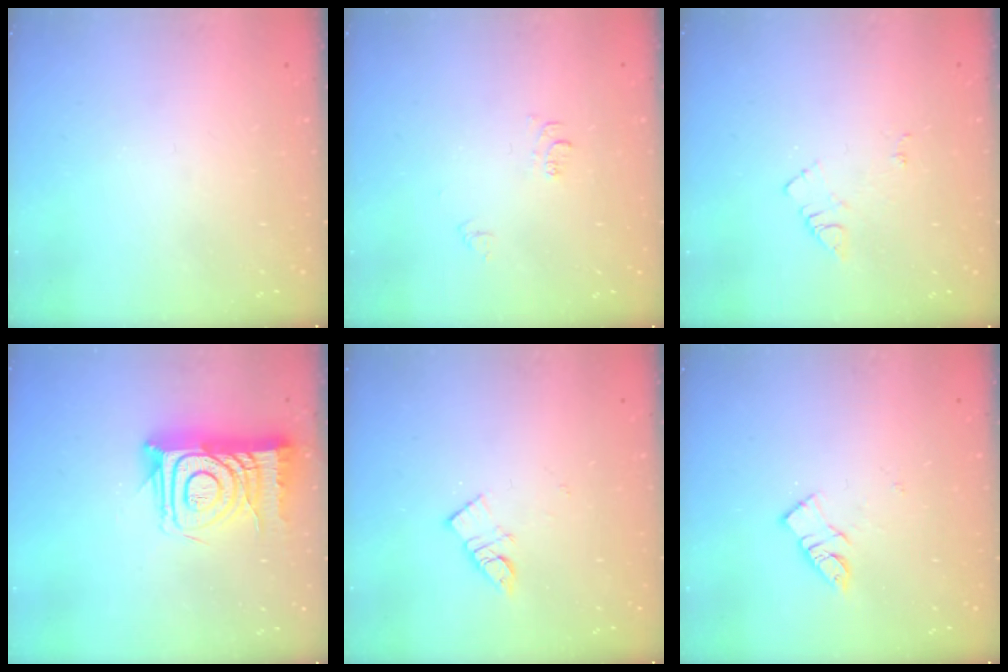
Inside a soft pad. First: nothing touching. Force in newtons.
{"total": 3.9, "press": 3.9, "slide": 0.5}
{"total": 6.2, "press": 6.2, "slide": 0.8}
{"total": 15.4, "press": 15.3, "slide": 1.4}
{"total": 7.1, "press": 7.1, "slide": 0.2}
{"total": 9.1, "press": 9.1, "slide": 0.4}